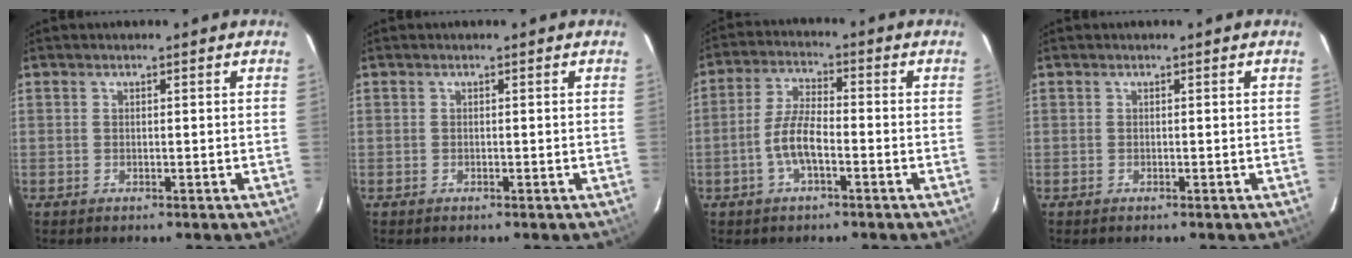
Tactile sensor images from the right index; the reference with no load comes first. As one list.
[{"total": 0.0}, {"total": 6.5, "force": [-2.4, 2.1, 5.7], "torque": [-0.120, 0.009, -0.047]}, {"total": 0.0}]